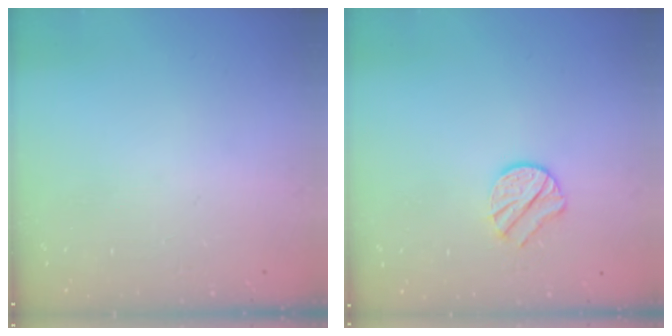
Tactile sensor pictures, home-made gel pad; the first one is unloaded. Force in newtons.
{"total": 7.8, "press": 7.8, "slide": 0.1}